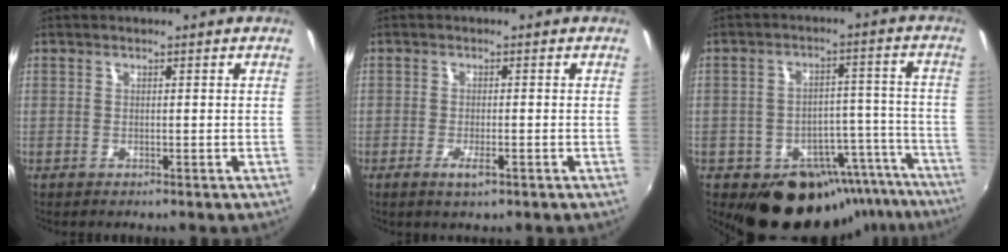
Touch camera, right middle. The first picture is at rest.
{"total": 2.9, "force": [-1.5, 0.7, 2.3], "torque": [-0.049, -0.008, -0.027]}
{"total": 17.6, "force": [-13.5, 10.1, 4.9], "torque": [-0.072, 0.056, -0.156]}